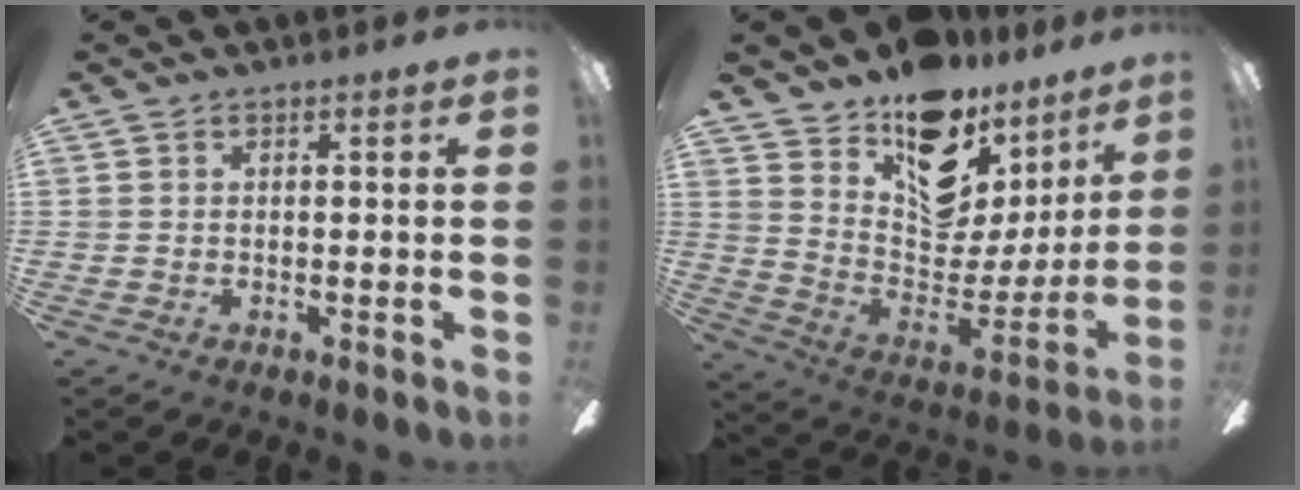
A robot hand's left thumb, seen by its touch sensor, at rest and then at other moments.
{"total": 15.6, "force": [10.5, 9.2, 7.0], "torque": [-0.102, -0.089, 0.189]}